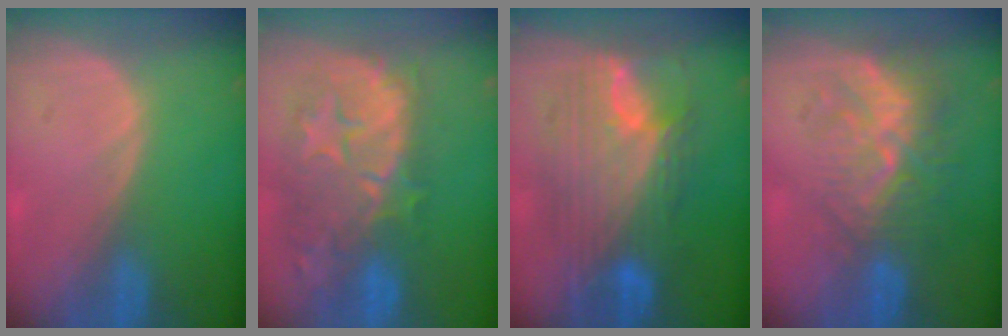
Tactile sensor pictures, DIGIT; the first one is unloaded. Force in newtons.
{"total": 11.7, "press": 10.7, "slide": 4.8}
{"total": 11.5, "press": 11.5, "slide": 1.1}
{"total": 9.6, "press": 8.6, "slide": 4.4}